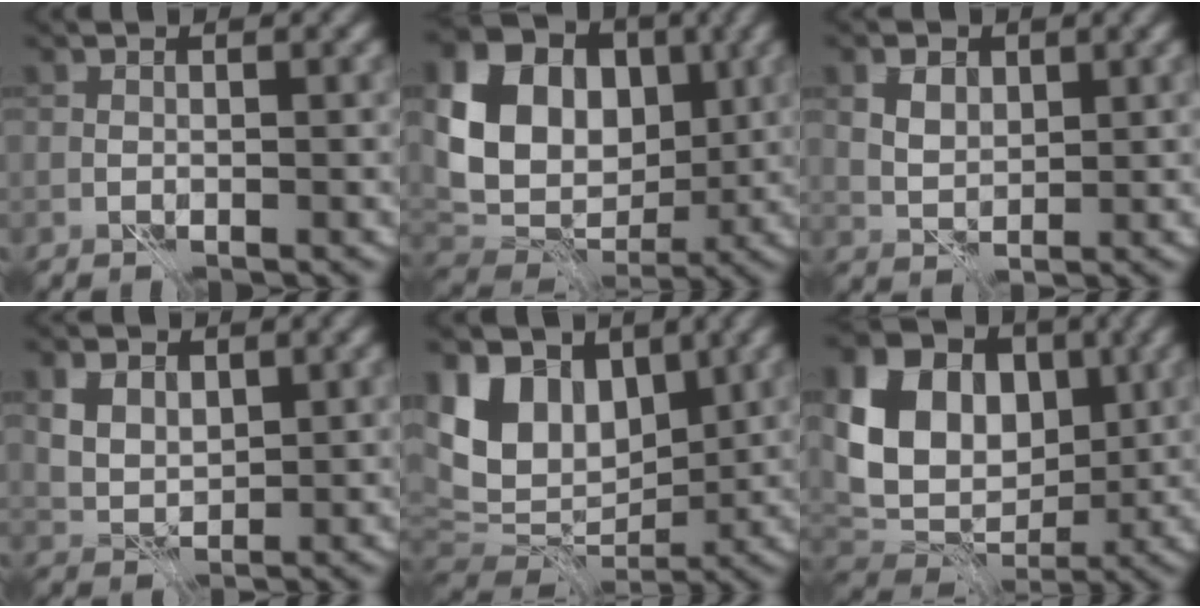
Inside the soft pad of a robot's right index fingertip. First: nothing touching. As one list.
[{"total": 14.2, "force": [3.3, 11.0, 8.3], "torque": [-0.162, 0.036, 0.048]}, {"total": 2.6, "force": [1.2, 1.8, 1.5], "torque": [-0.029, -0.003, 0.021]}, {"total": 3.8, "force": [1.7, 2.6, 2.2], "torque": [-0.045, 0.000, 0.027]}, {"total": 10.7, "force": [4.5, 7.5, 6.1], "torque": [-0.130, 0.026, 0.082]}, {"total": 11.5, "force": [2.8, 8.6, 7.1], "torque": [-0.139, 0.012, 0.043]}]